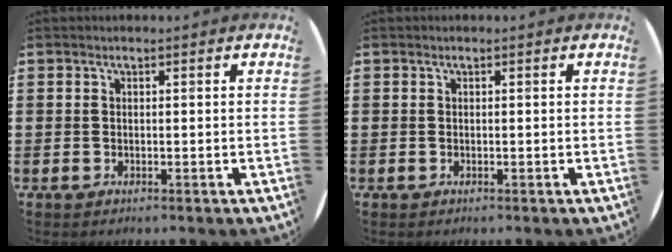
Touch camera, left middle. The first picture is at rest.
{"total": 0.0}